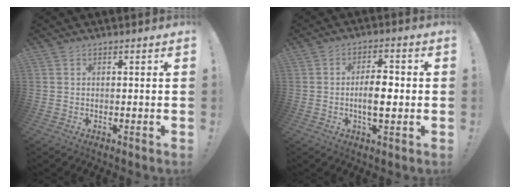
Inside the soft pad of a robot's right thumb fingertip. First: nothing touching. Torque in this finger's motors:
{"motor_torque": [1.14, 1.28, 0.54, -0.60, 0.01]}